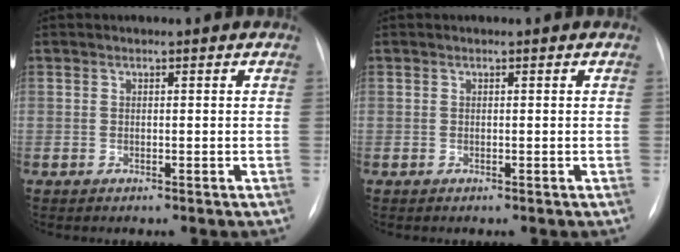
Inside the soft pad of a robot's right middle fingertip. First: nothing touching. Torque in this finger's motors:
{"motor_torque": [-0.05, -0.03, 0.00, 0.00]}